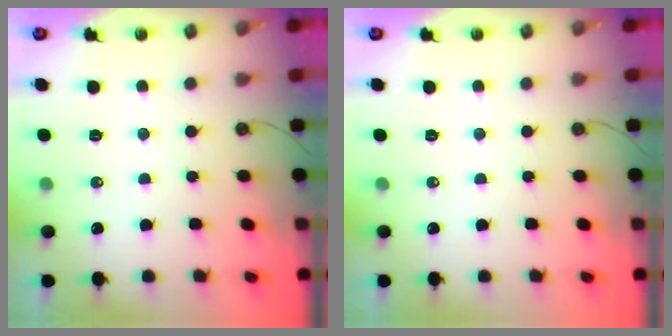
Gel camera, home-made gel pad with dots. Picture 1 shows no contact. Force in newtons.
{"total": 0.0}